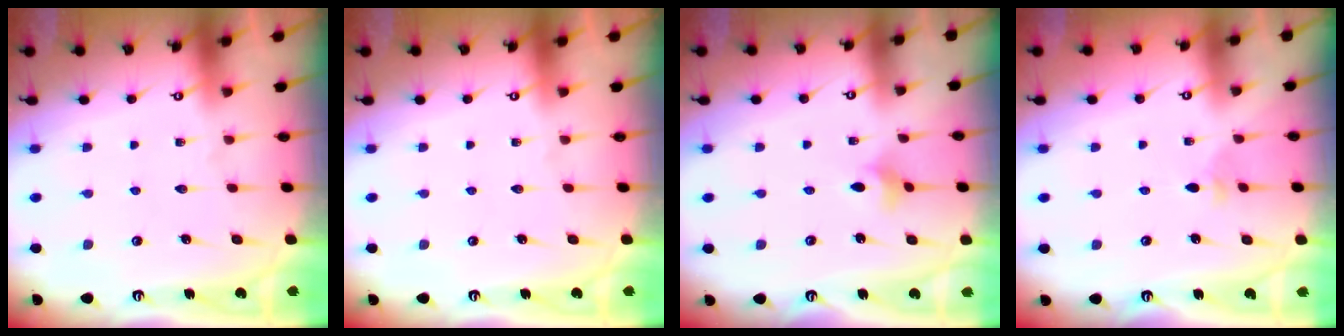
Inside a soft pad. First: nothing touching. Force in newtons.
{"total": 0.0}
{"total": 2.9, "press": 2.9, "slide": 0.6}
{"total": 2.4, "press": 2.3, "slide": 0.6}